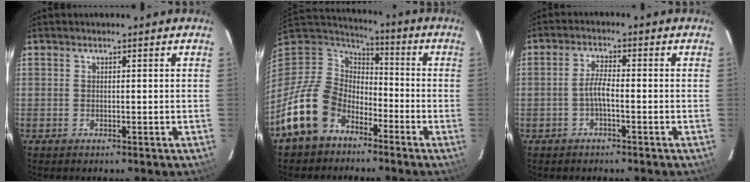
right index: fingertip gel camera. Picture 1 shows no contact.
{"total": 15.3, "force": [-9.3, 10.5, 6.1], "torque": [-0.155, 0.012, -0.166]}
{"total": 2.9, "force": [-1.3, 0.4, 2.5], "torque": [-0.055, 0.007, -0.028]}